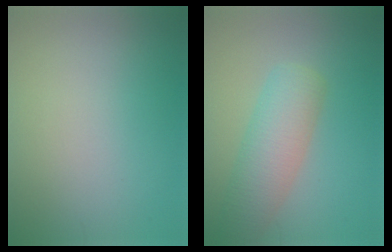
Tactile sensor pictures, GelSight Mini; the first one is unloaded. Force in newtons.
{"total": 5.3, "press": 5.3, "slide": 0.4}